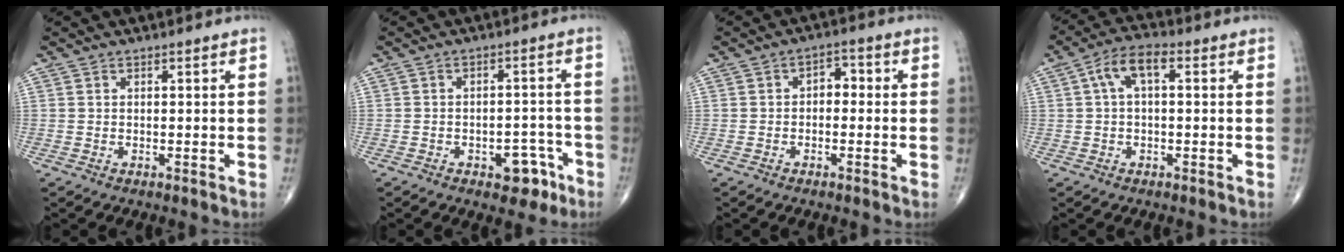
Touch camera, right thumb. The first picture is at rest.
{"total": 6.3, "force": [-3.4, 3.7, 3.9], "torque": [-0.026, 0.032, -0.040]}
{"total": 3.2, "force": [-0.3, 2.2, 2.3], "torque": [-0.013, 0.015, -0.016]}
{"total": 6.5, "force": [1.4, 3.1, 5.6], "torque": [-0.105, 0.025, 0.019]}